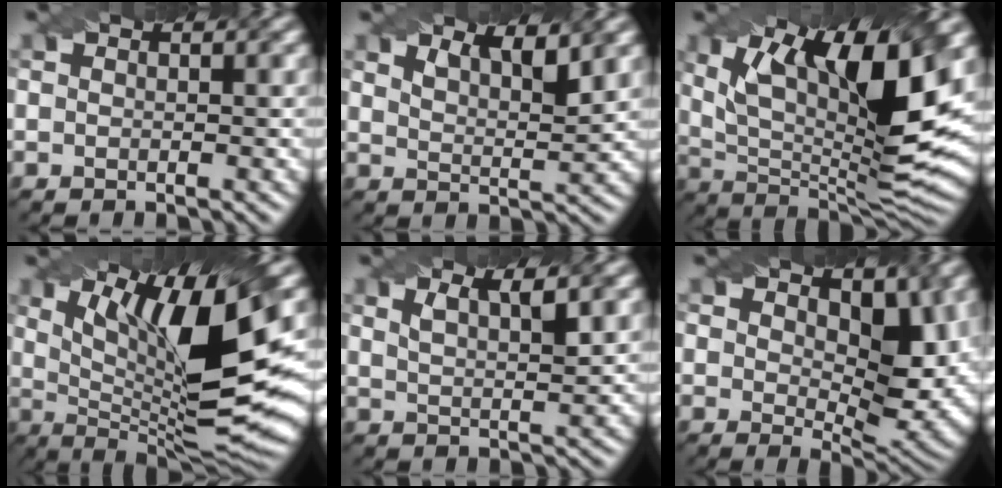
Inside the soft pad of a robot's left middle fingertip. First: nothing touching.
{"total": 4.4, "force": [3.0, 1.5, 2.9], "torque": [-0.034, 0.009, 0.036]}
{"total": 15.0, "force": [5.4, 5.0, 13.1], "torque": [-0.222, -0.003, 0.095]}
{"total": 13.9, "force": [2.9, 3.6, 13.1], "torque": [-0.203, -0.006, 0.051]}
{"total": 3.4, "force": [2.0, 1.0, 2.6], "torque": [-0.033, 0.008, 0.026]}
{"total": 7.5, "force": [2.1, 4.0, 5.9], "torque": [-0.094, -0.021, 0.038]}